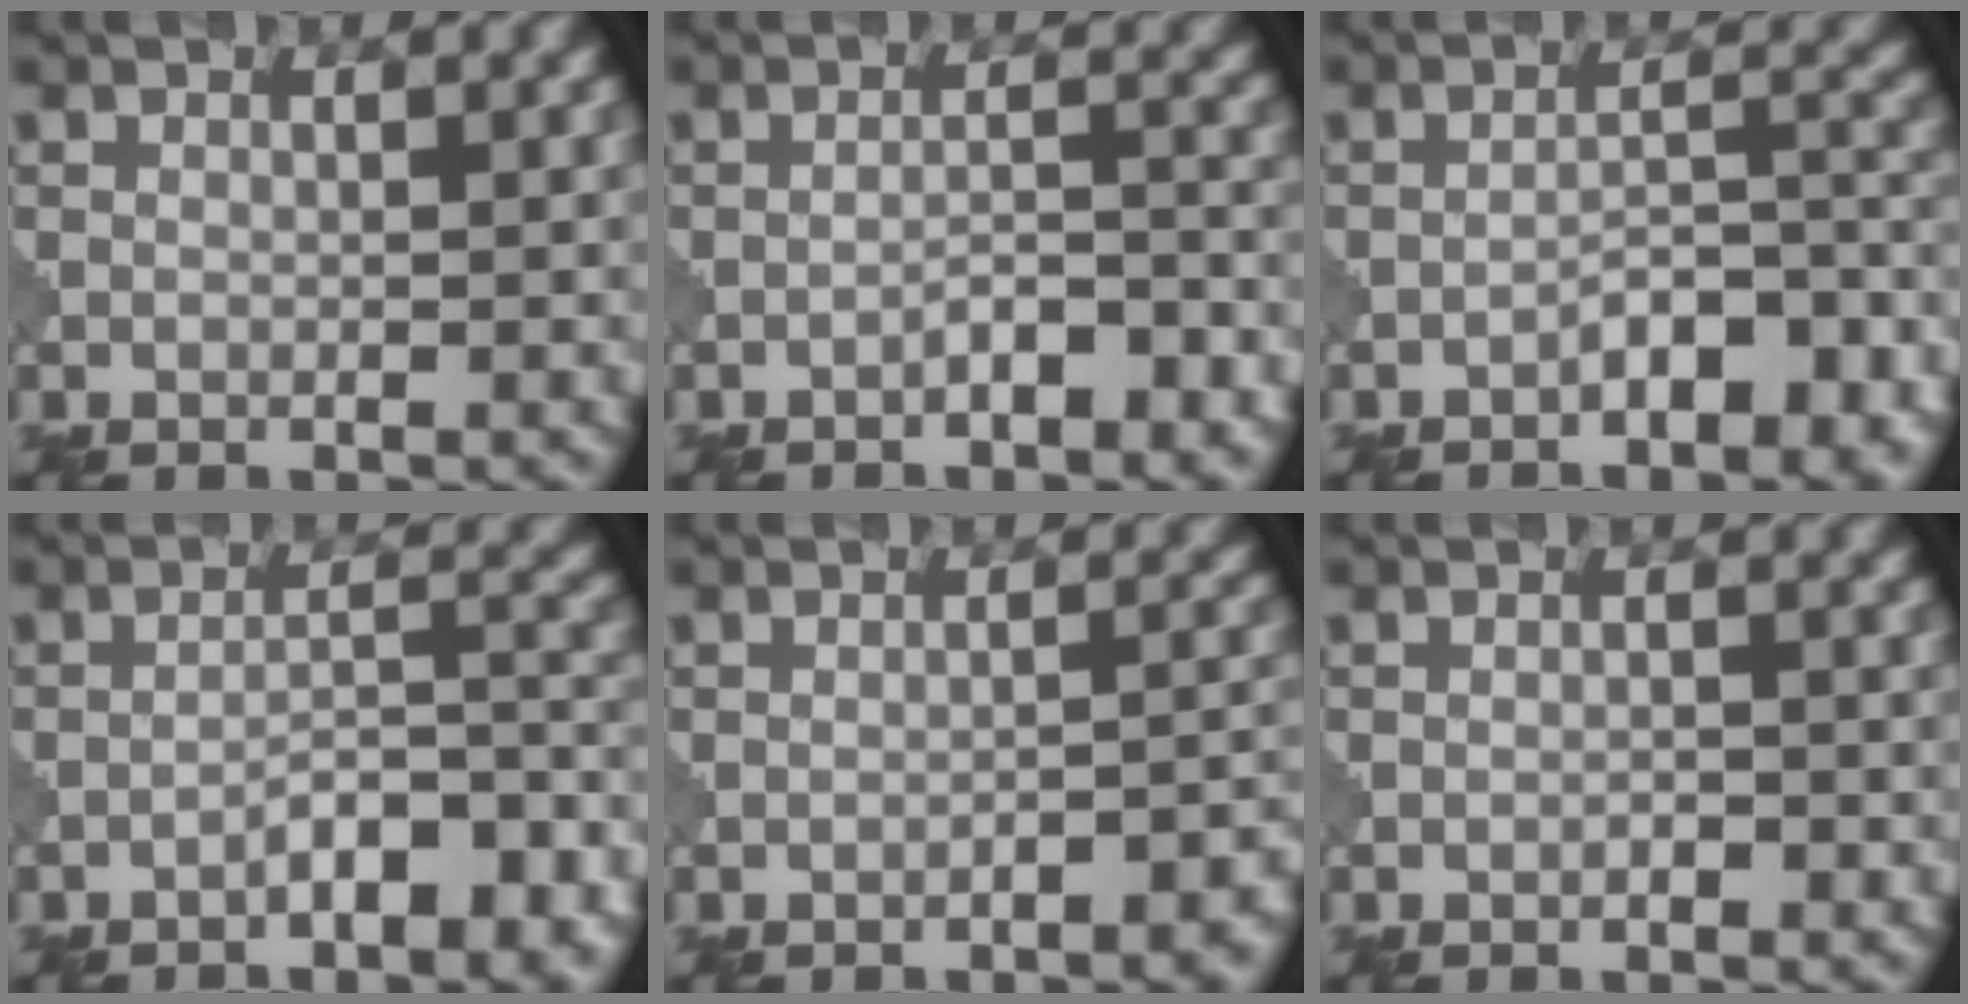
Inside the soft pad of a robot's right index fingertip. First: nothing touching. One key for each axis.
{"total": 2.7, "fx": -1.7, "fy": 0.9, "fz": 1.9, "tx": -0.030, "ty": 0.013, "tz": -0.028}
{"total": 5.4, "fx": -3.4, "fy": 2.0, "fz": 3.7, "tx": -0.048, "ty": 0.017, "tz": -0.050}
{"total": 5.5, "fx": -3.3, "fy": 1.8, "fz": 3.9, "tx": -0.055, "ty": 0.017, "tz": -0.049}
{"total": 2.8, "fx": -1.9, "fy": 0.9, "fz": 1.9, "tx": -0.026, "ty": 0.008, "tz": -0.025}
{"total": 0.5, "fx": -0.3, "fy": 0.3, "fz": 0.3, "tx": -0.005, "ty": 0.002, "tz": -0.004}